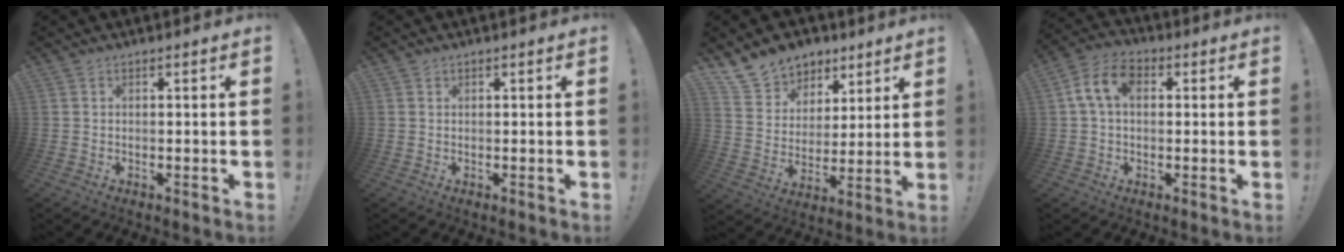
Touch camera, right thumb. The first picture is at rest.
{"total": 0.5, "force": [0.4, 0.3, 0.1], "torque": [0.003, -0.001, 0.007]}
{"total": 11.7, "force": [8.2, 8.0, 2.2], "torque": [-0.040, -0.059, 0.161]}
{"total": 9.4, "force": [2.0, 6.2, 6.8], "torque": [-0.138, 0.014, 0.041]}